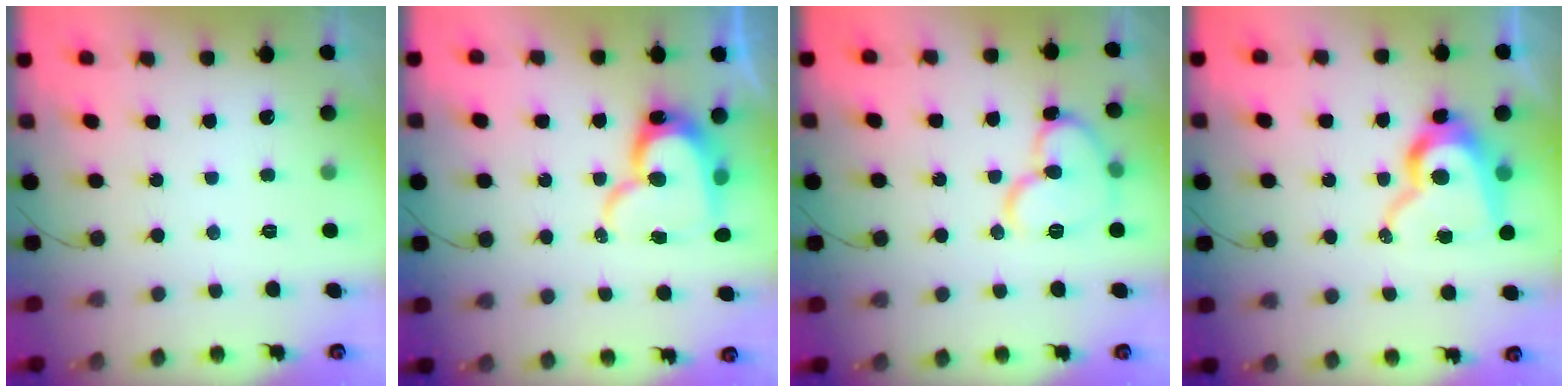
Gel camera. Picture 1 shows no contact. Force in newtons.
{"total": 15.3, "press": 15.2, "slide": 1.6}
{"total": 12.6, "press": 12.5, "slide": 1.1}
{"total": 14.6, "press": 14.5, "slide": 1.7}